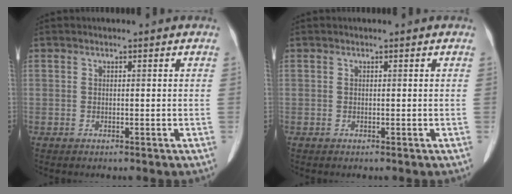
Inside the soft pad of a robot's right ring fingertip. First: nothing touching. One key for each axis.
{"total": 0.0}